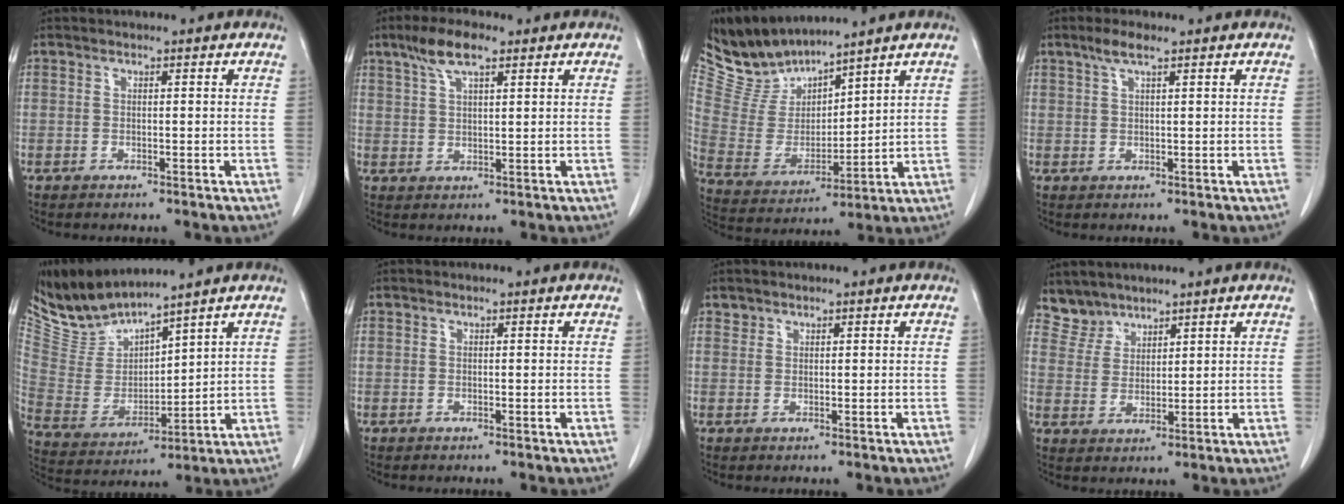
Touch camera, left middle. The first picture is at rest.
{"total": 5.9, "force": [3.8, 1.4, 4.3], "torque": [-0.092, 0.014, 0.072]}
{"total": 9.5, "force": [9.4, 1.2, 1.0], "torque": [-0.046, 0.001, 0.211]}
{"total": 2.6, "force": [1.8, 0.2, 1.9], "torque": [-0.045, 0.006, 0.037]}
{"total": 9.1, "force": [9.0, 0.0, 1.6], "torque": [-0.059, -0.006, 0.201]}
{"total": 0.0}
{"total": 0.8, "force": [0.7, 0.4, -0.1], "torque": [0.005, 0.003, 0.011]}
{"total": 4.0, "force": [3.6, 1.6, -0.6], "torque": [0.014, 0.005, 0.077]}